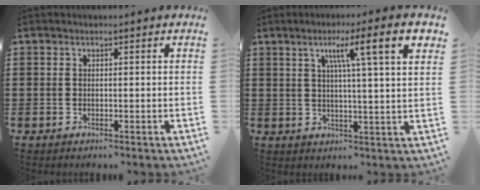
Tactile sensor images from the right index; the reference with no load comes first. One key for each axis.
{"total": 8.8, "fx": 3.7, "fy": 0.4, "fz": 7.9, "tx": -0.147, "ty": 0.000, "tz": 0.056}